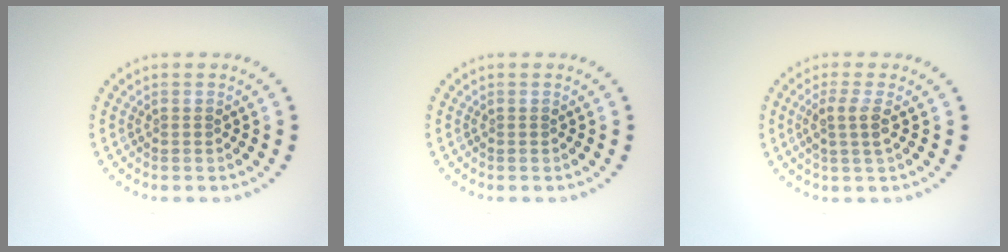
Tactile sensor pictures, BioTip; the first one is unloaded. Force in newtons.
{"total": 0.0}
{"total": 2.0, "press": 1.7, "slide": 1.2}